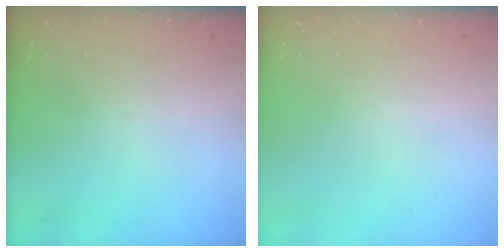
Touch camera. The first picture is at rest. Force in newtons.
{"total": 0.0}